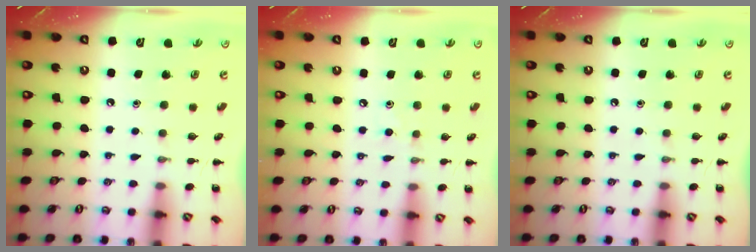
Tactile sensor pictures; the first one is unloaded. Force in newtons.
{"total": 2.4, "press": 2.3, "slide": 0.8}
{"total": 0.0}